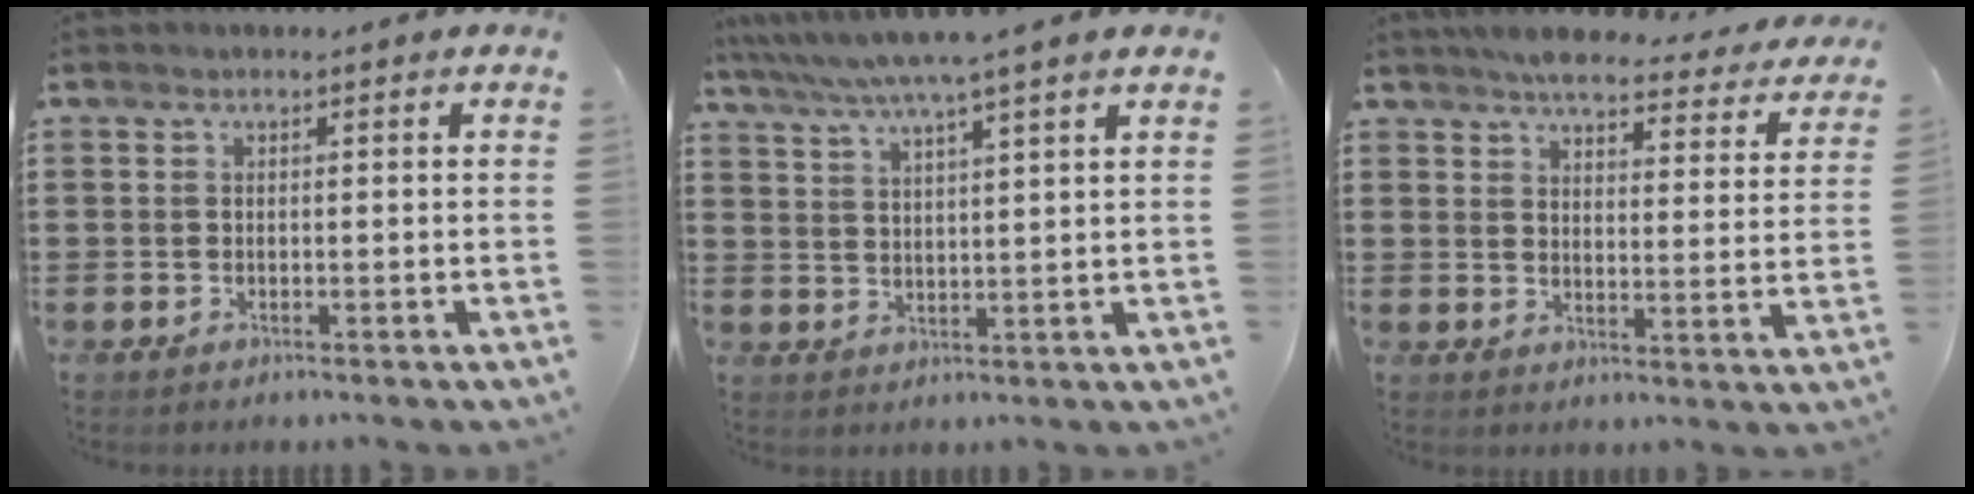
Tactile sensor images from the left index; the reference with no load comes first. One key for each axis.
{"total": 6.0, "fx": 5.0, "fy": -0.8, "fz": 3.1, "tx": -0.076, "ty": -0.025, "tz": 0.085}
{"total": 5.5, "fx": 5.0, "fy": 0.9, "fz": 2.2, "tx": -0.056, "ty": -0.027, "tz": 0.084}